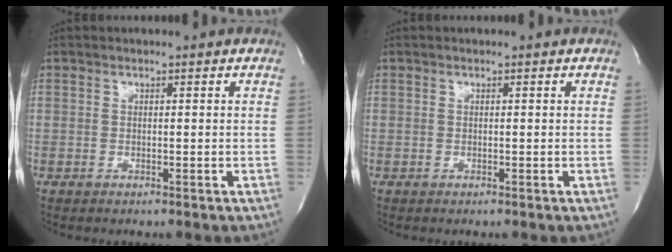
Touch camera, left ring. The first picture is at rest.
{"total": 0.0}